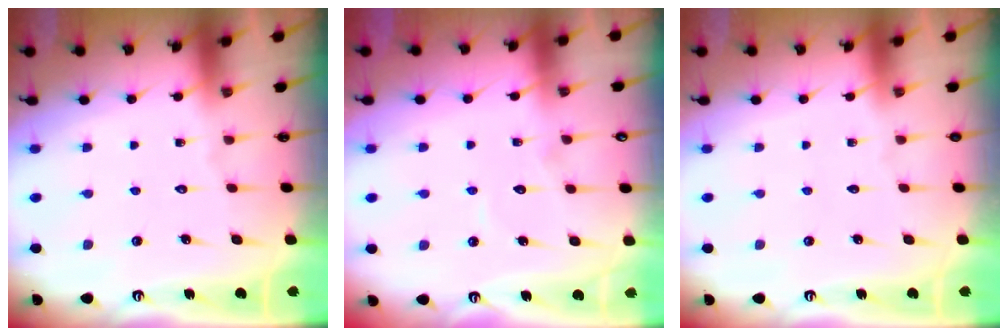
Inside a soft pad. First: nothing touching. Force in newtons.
{"total": 4.1, "press": 4.1, "slide": 0.3}
{"total": 0.0}